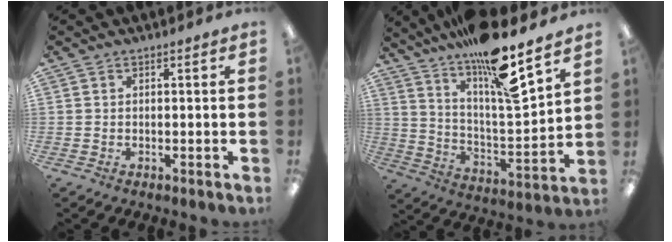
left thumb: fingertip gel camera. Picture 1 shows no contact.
{"total": 17.0, "force": [13.1, 2.1, 10.7], "torque": [-0.192, -0.089, 0.215]}